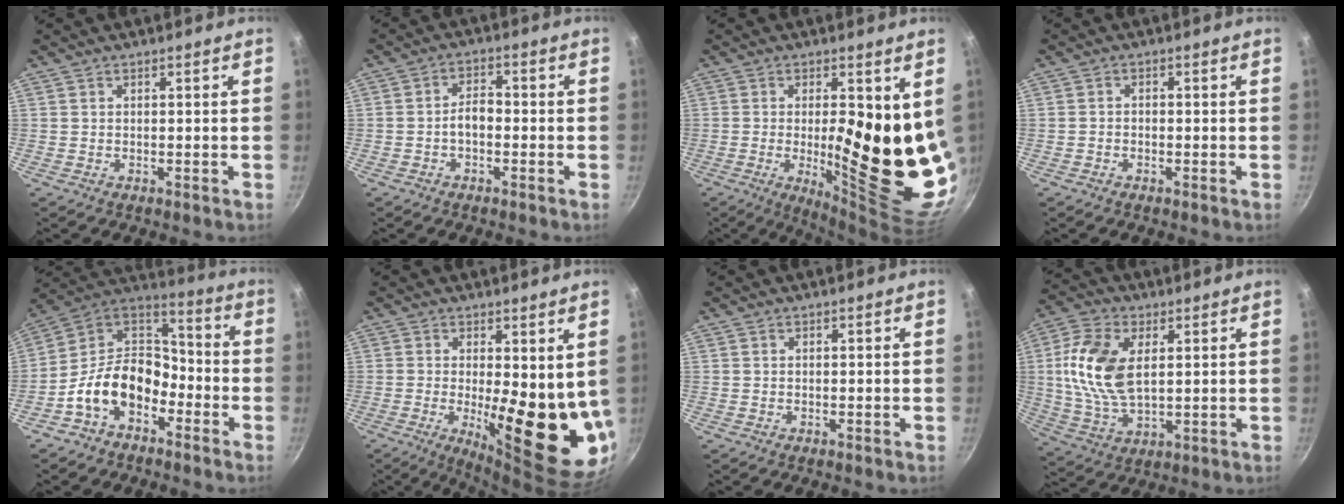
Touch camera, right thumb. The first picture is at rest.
{"total": 3.8, "force": [-1.3, 2.2, 2.8], "torque": [-0.034, 0.023, -0.027]}
{"total": 16.4, "force": [6.9, 3.9, 14.3], "torque": [-0.183, -0.077, 0.118]}
{"total": 1.0, "force": [-0.7, 0.6, 0.4], "torque": [-0.012, 0.006, -0.016]}
{"total": 15.4, "force": [-6.7, 10.3, 9.2], "torque": [-0.123, 0.076, -0.146]}
{"total": 15.7, "force": [0.2, 5.5, 14.7], "torque": [-0.169, -0.037, 0.017]}
{"total": 0.0}
{"total": 14.3, "force": [2.8, 8.0, 11.5], "torque": [-0.222, -0.004, 0.053]}